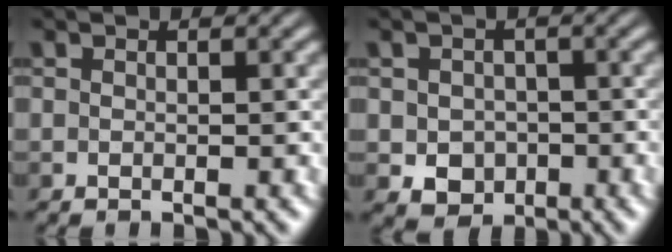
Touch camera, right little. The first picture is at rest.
{"total": 2.6, "force": [-0.9, 2.3, 1.0], "torque": [-0.023, -0.003, -0.012]}